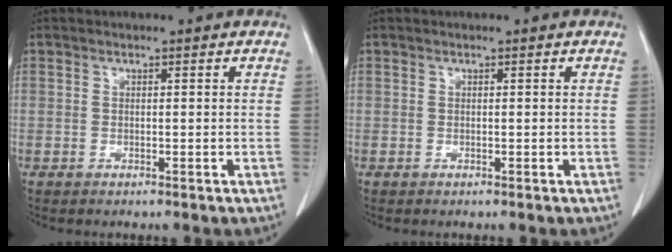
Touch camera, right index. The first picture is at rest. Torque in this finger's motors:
{"motor_torque": [-0.03, 0.02, 0.01, 0.00]}